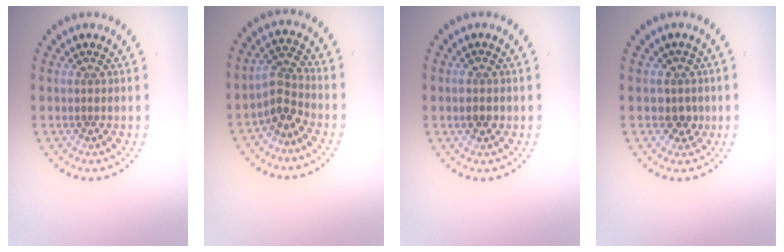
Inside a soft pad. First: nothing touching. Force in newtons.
{"total": 2.7, "press": 2.0, "slide": 1.8}
{"total": 1.9, "press": 1.9, "slide": 0.2}
{"total": 1.9, "press": 1.6, "slide": 1.0}